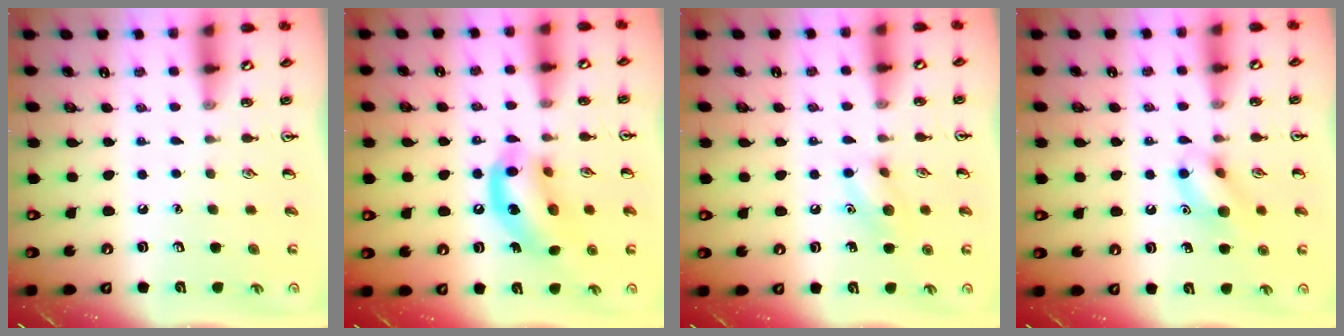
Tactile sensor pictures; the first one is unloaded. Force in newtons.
{"total": 13.5, "press": 13.2, "slide": 3.0}
{"total": 7.9, "press": 7.8, "slide": 0.9}
{"total": 11.0, "press": 11.0, "slide": 0.9}